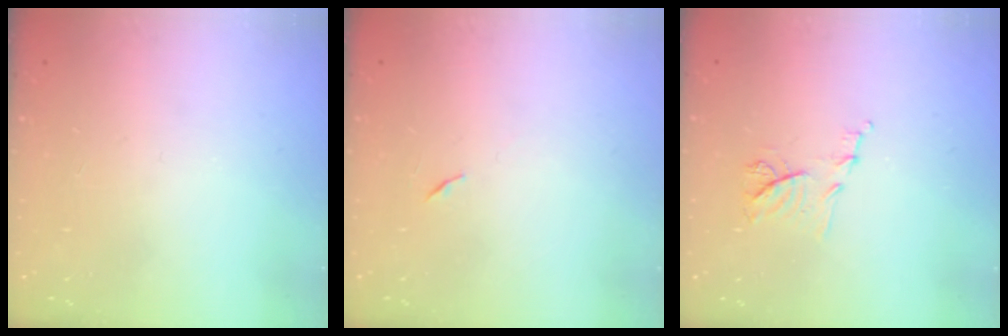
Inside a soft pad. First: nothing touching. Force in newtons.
{"total": 5.3, "press": 4.8, "slide": 2.2}
{"total": 7.3, "press": 7.2, "slide": 0.9}